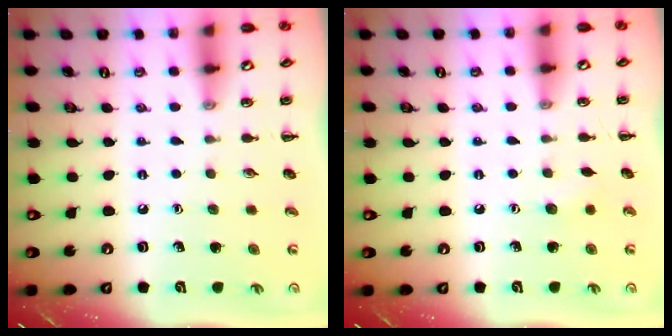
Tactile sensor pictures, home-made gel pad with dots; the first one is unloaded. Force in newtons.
{"total": 4.0, "press": 3.9, "slide": 0.9}